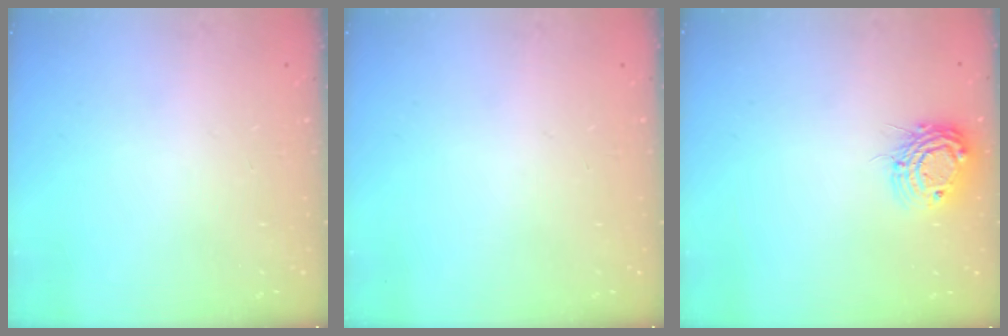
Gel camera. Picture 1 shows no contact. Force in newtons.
{"total": 0.0}
{"total": 10.5, "press": 10.4, "slide": 0.9}